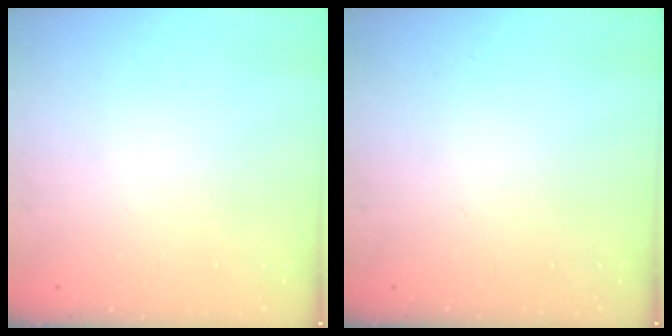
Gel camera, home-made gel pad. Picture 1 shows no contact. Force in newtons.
{"total": 0.0}